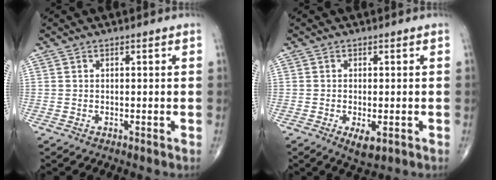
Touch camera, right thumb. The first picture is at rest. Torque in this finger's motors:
{"motor_torque": [-0.34, 0.29, 0.26, 0.36, 0.08]}